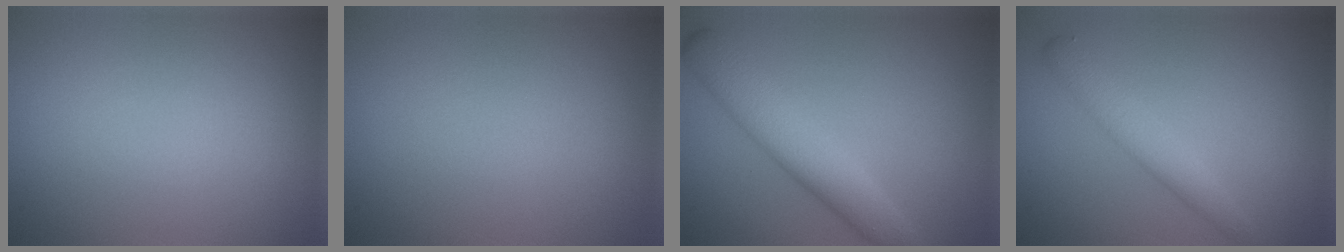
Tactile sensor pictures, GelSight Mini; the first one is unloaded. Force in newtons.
{"total": 0.0}
{"total": 5.0, "press": 5.0, "slide": 0.1}
{"total": 2.8, "press": 2.8, "slide": 0.1}